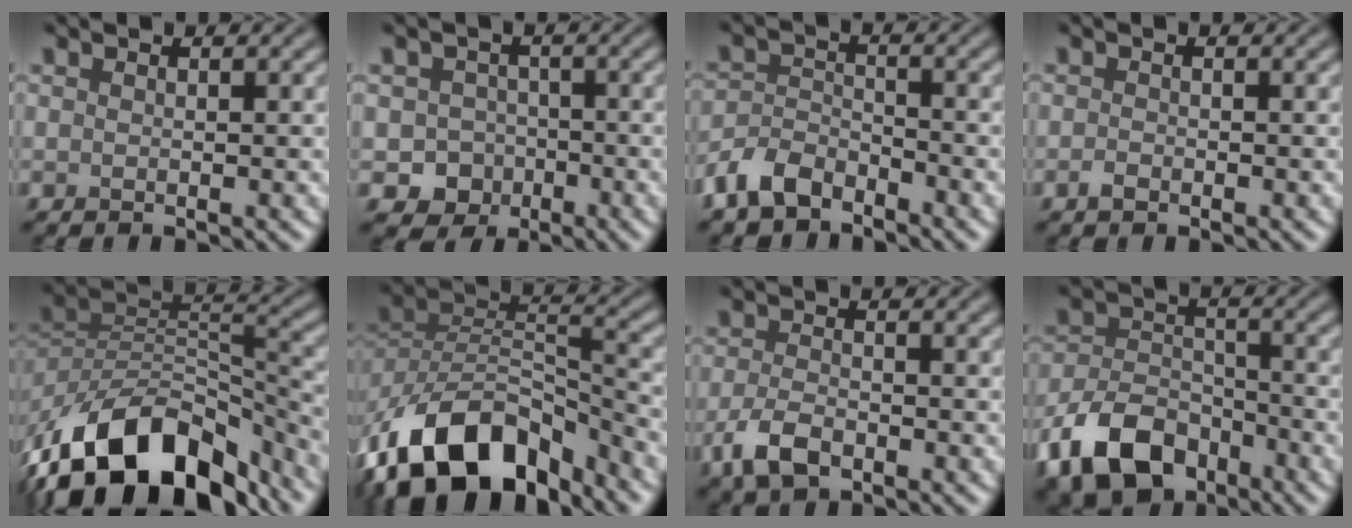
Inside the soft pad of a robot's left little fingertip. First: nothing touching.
{"total": 3.9, "force": [-1.6, 3.4, 0.9], "torque": [0.004, 0.001, -0.031]}
{"total": 3.7, "force": [-3.0, 1.7, 1.4], "torque": [-0.027, 0.002, -0.072]}
{"total": 0.8, "force": [-0.5, 0.5, 0.5], "torque": [-0.010, -0.002, -0.011]}
{"total": 15.1, "force": [-9.4, 8.4, 8.3], "torque": [-0.167, 0.007, -0.169]}
{"total": 12.5, "force": [-7.8, 6.7, 7.1], "torque": [-0.126, 0.007, -0.148]}
{"total": 3.5, "force": [-2.0, 1.7, 2.3], "torque": [-0.051, -0.004, -0.044]}
{"total": 8.5, "force": [-5.1, 5.1, 4.5], "torque": [-0.088, -0.006, -0.101]}